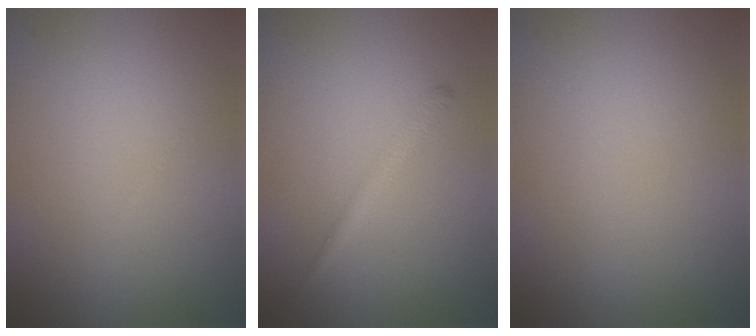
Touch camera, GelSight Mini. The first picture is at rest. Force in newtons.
{"total": 1.6, "press": 1.6, "slide": 0.0}
{"total": 0.0}